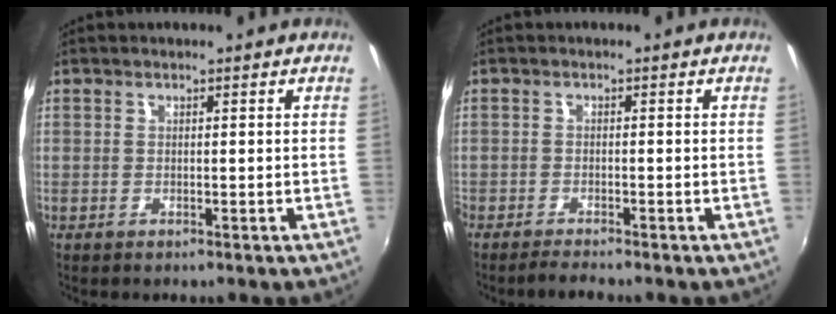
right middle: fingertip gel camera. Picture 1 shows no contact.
{"total": 2.3, "force": [-2.2, -0.2, 0.8], "torque": [-0.025, -0.009, -0.042]}